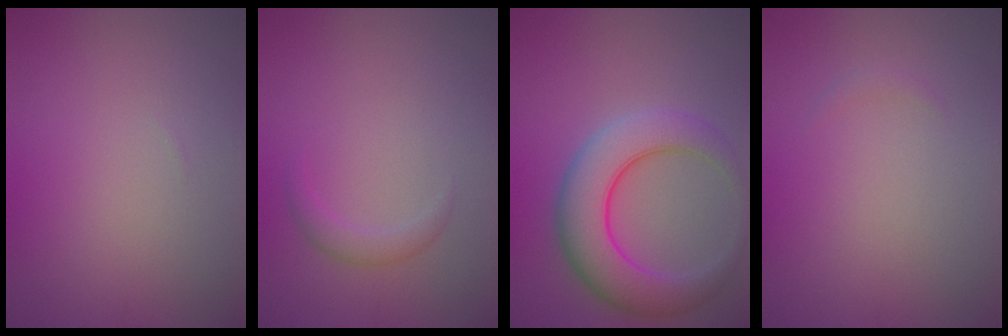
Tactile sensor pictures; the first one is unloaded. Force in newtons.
{"total": 1.4, "press": 1.4, "slide": 0.1}
{"total": 7.0, "press": 7.0, "slide": 0.1}
{"total": 0.5, "press": 0.5, "slide": 0.1}